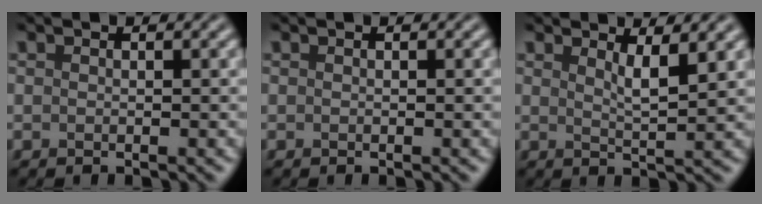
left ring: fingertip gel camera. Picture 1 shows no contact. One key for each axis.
{"total": 0.0}
{"total": 2.4, "fx": 1.4, "fy": 0.6, "fz": 1.9, "tx": -0.023, "ty": -0.004, "tz": 0.020}